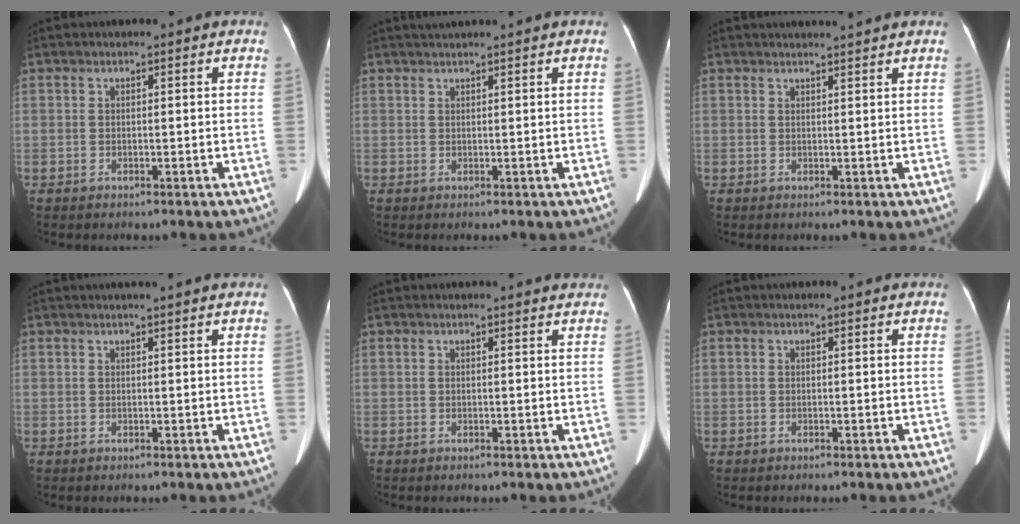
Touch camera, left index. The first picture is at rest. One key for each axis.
{"total": 2.0, "fx": 1.7, "fy": -0.7, "fz": 0.8, "tx": -0.011, "ty": 0.017, "tz": 0.038}
{"total": 2.6, "fx": 2.5, "fy": -0.7, "fz": 0.7, "tx": -0.011, "ty": 0.003, "tz": 0.035}
{"total": 2.3, "fx": 1.9, "fy": -0.5, "fz": 1.2, "tx": -0.014, "ty": 0.012, "tz": 0.029}
{"total": 1.7, "fx": 1.7, "fy": -0.1, "fz": 0.2, "tx": -0.012, "ty": -0.002, "tz": 0.013}
{"total": 0.0}